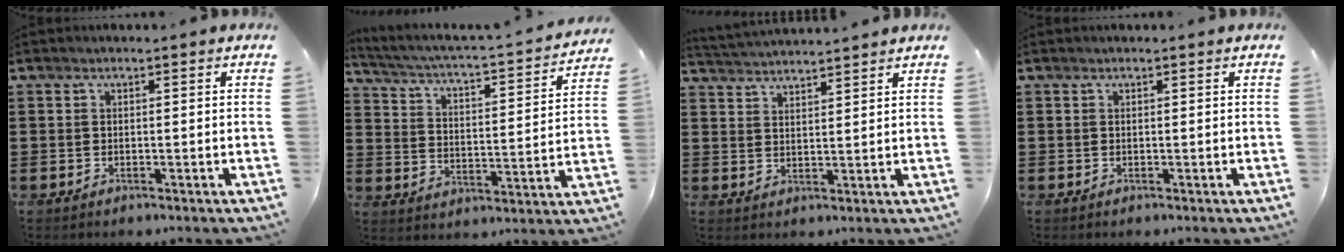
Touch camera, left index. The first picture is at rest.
{"total": 2.0, "force": [1.4, -0.1, 1.4], "torque": [-0.043, -0.029, 0.009]}
{"total": 2.7, "force": [2.7, -0.5, -0.2], "torque": [-0.008, -0.012, 0.048]}
{"total": 0.0}